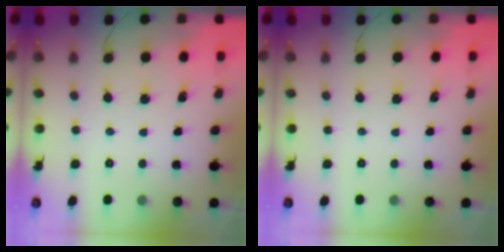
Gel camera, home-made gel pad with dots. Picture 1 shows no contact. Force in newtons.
{"total": 0.0}